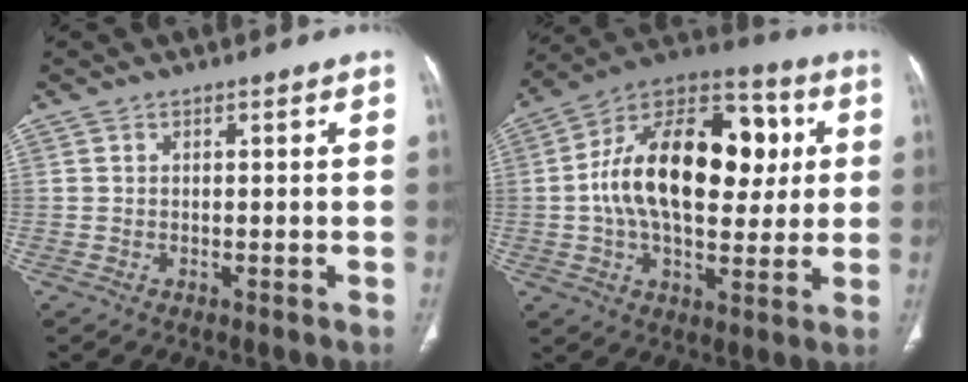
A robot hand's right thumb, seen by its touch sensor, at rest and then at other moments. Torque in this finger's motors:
{"motor_torque": [2.18, 2.83, 1.98, -0.13, 0.22]}